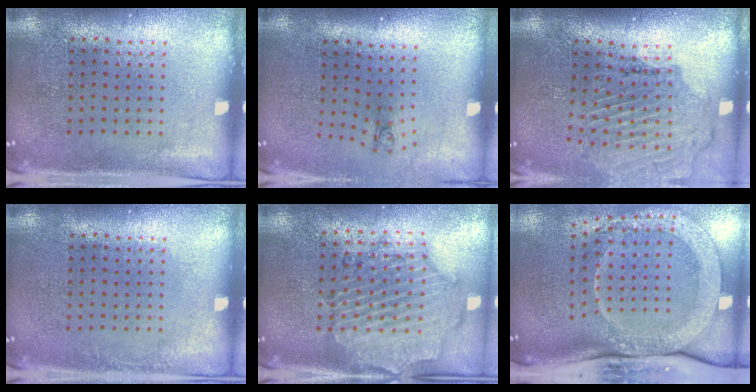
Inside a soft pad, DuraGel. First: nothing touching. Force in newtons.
{"total": 0.7, "press": 0.3, "slide": 0.7}
{"total": 1.7, "press": 1.7, "slide": 0.1}
{"total": 0.7, "press": 0.7, "slide": 0.1}
{"total": 1.6, "press": 1.6, "slide": 0.4}
{"total": 3.3, "press": 2.3, "slide": 2.4}